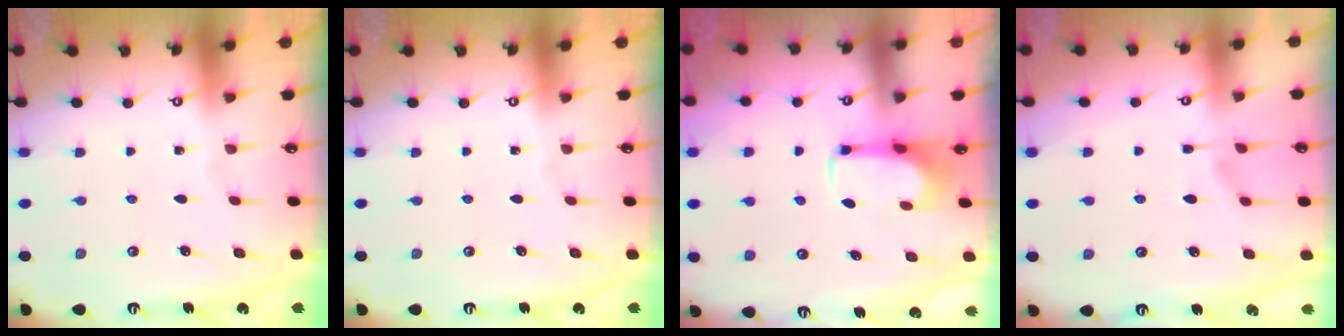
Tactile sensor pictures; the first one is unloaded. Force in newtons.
{"total": 0.0}
{"total": 2.1, "press": 2.0, "slide": 0.7}
{"total": 1.3, "press": 0.3, "slide": 1.2}